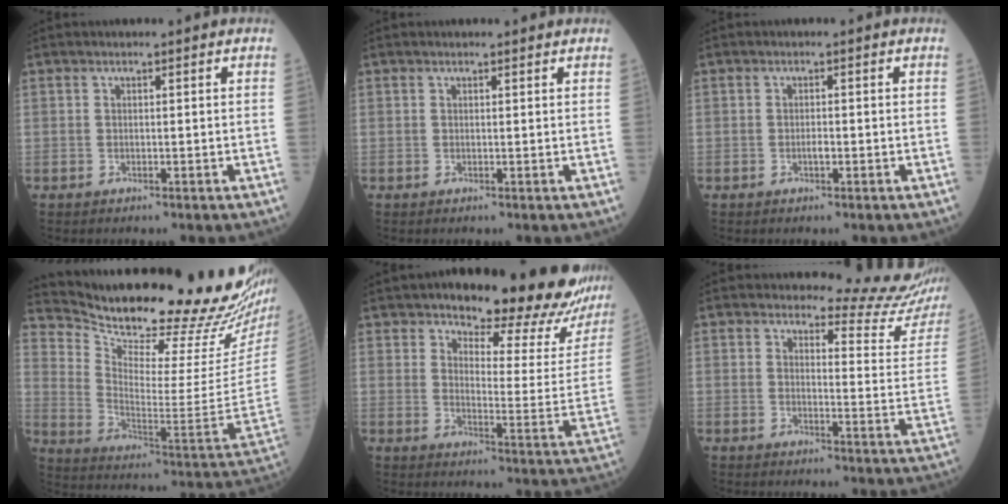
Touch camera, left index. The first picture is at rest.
{"total": 1.4, "force": [1.4, 0.3, 0.3], "torque": [-0.009, 0.002, 0.011]}
{"total": 1.0, "force": [-0.5, 0.2, 0.8], "torque": [-0.013, -0.002, -0.011]}
{"total": 28.1, "force": [24.9, 0.9, 12.9], "torque": [-0.223, -0.112, 0.348]}
{"total": 20.5, "force": [18.0, 2.8, 9.3], "torque": [-0.113, -0.082, 0.209]}
{"total": 13.6, "force": [13.6, 0.7, 0.5], "torque": [0.017, -0.122, 0.120]}